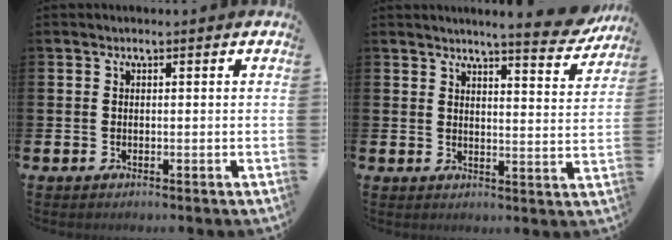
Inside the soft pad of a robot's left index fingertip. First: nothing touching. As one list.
[{"total": 5.7, "force": [5.4, -0.1, 1.8], "torque": [-0.031, -0.035, 0.088]}]